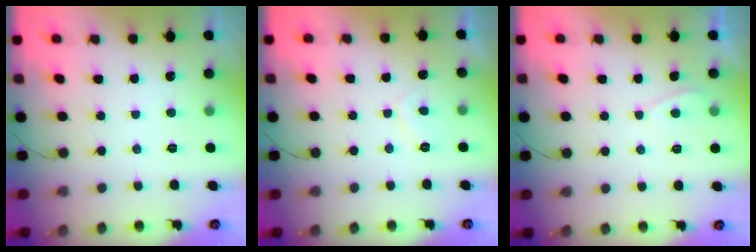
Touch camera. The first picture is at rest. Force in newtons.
{"total": 1.2, "press": 1.0, "slide": 0.7}
{"total": 2.8, "press": 2.7, "slide": 0.3}